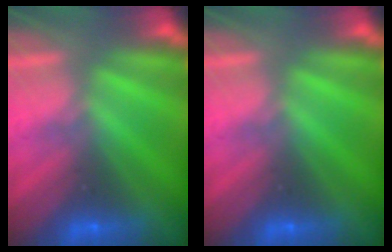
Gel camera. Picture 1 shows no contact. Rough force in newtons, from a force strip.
{"total": 0.0}